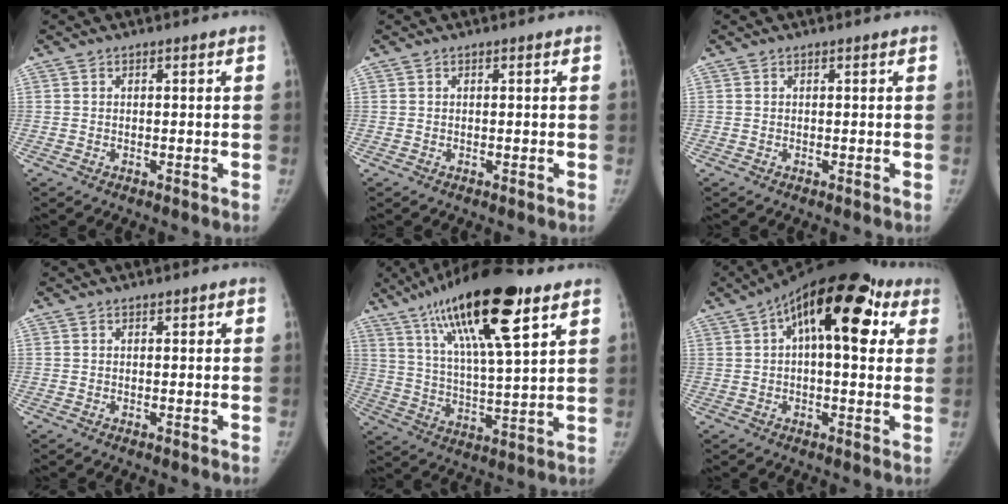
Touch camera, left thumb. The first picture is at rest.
{"total": 0.0}
{"total": 0.0}
{"total": 0.5, "force": [0.2, 0.4, 0.3], "torque": [0.004, 0.000, 0.002]}
{"total": 22.3, "force": [12.1, 5.2, 18.0], "torque": [-0.302, -0.026, 0.213]}
{"total": 20.4, "force": [7.0, 9.5, 16.7], "torque": [-0.232, 0.032, 0.096]}